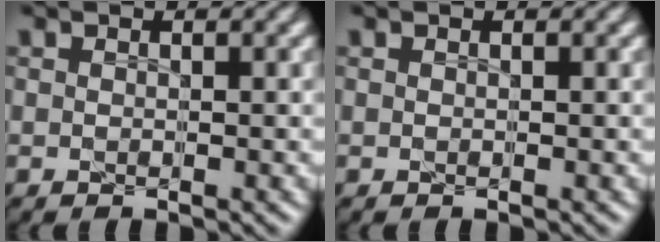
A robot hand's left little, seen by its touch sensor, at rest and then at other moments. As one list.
[{"total": 0.0}]